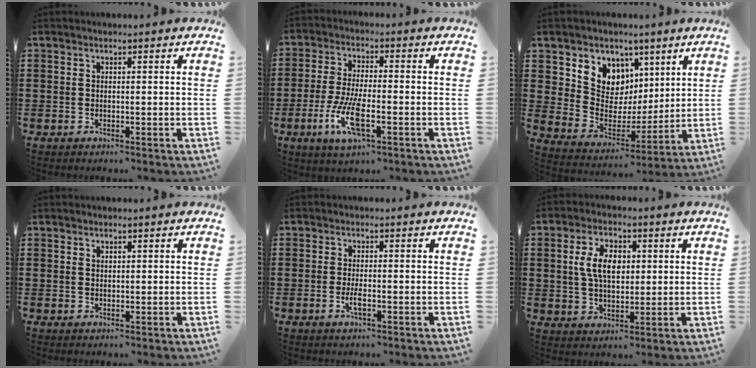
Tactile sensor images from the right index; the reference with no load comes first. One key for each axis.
{"total": 8.2, "fx": -3.3, "fy": 2.3, "fz": 7.1, "tx": -0.161, "ty": -0.017, "tz": -0.063}
{"total": 7.6, "fx": 4.2, "fy": 6.2, "fz": 1.3, "tx": -0.059, "ty": -0.041, "tz": 0.077}
{"total": 0.8, "fx": 0.8, "fy": 0.1, "fz": 0.1, "tx": -0.003, "ty": 0.002, "tz": 0.015}
{"total": 2.2, "fx": -0.8, "fy": 0.4, "fz": 2.1, "tx": -0.045, "ty": -0.004, "tz": -0.016}
{"total": 6.5, "fx": 1.4, "fy": 3.6, "fz": 5.3, "tx": -0.118, "ty": 0.012, "tz": 0.020}